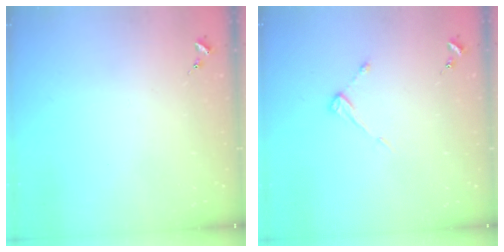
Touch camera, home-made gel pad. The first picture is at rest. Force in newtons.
{"total": 4.7, "press": 4.7, "slide": 0.4}